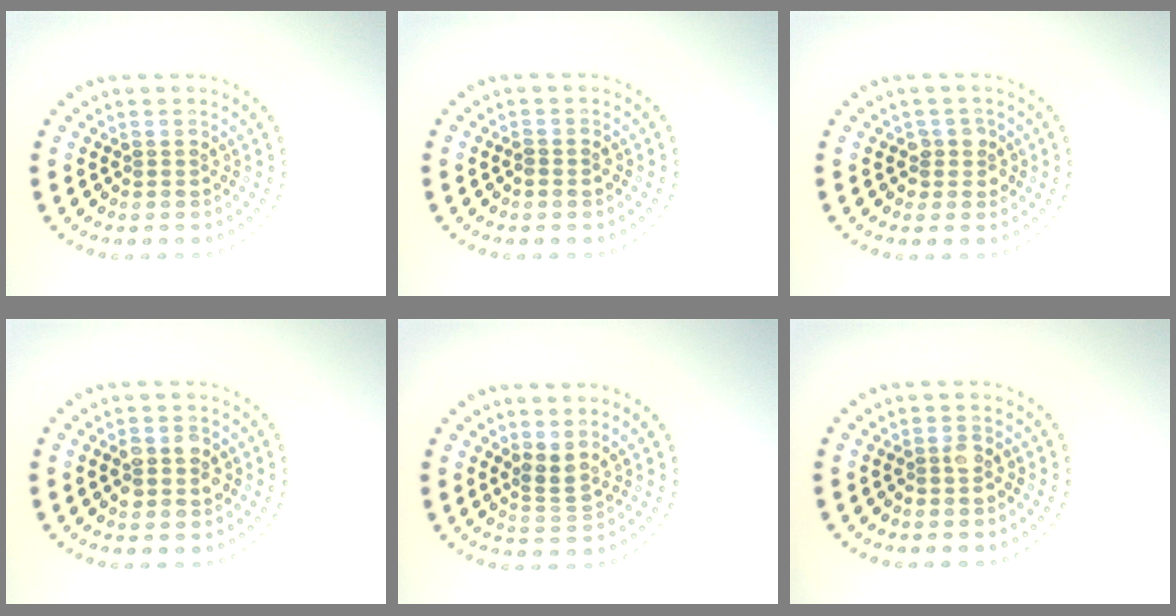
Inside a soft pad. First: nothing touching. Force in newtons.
{"total": 0.8, "press": 0.7, "slide": 0.3}
{"total": 1.8, "press": 1.5, "slide": 0.9}
{"total": 2.7, "press": 2.7, "slide": 0.3}
{"total": 2.2, "press": 1.6, "slide": 1.5}
{"total": 1.4, "press": 1.3, "slide": 0.5}